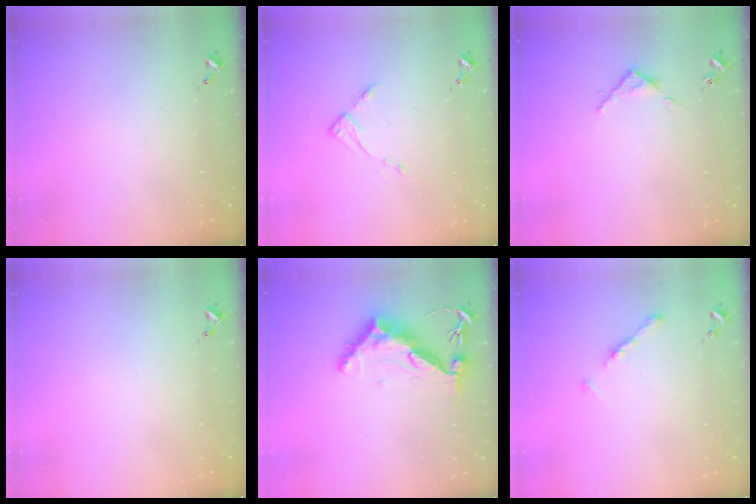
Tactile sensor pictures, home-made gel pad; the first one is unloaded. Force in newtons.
{"total": 2.8, "press": 2.8, "slide": 0.4}
{"total": 3.6, "press": 3.6, "slide": 0.3}
{"total": 0.0}
{"total": 10.4, "press": 10.3, "slide": 0.9}
{"total": 5.3, "press": 5.2, "slide": 0.6}